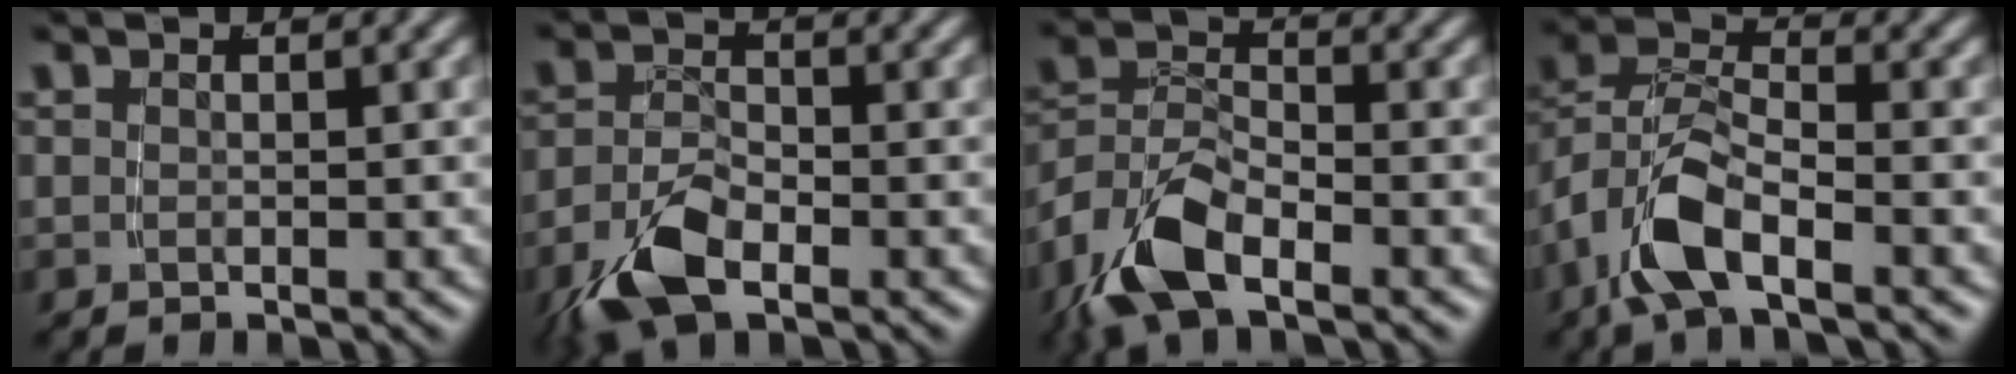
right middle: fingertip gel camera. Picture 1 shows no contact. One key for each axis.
{"total": 5.2, "fx": -2.8, "fy": 2.4, "fz": 3.6, "tx": -0.068, "ty": -0.010, "tz": -0.046}
{"total": 7.2, "fx": -3.4, "fy": 4.6, "fz": 4.3, "tx": -0.100, "ty": -0.025, "tz": -0.059}
{"total": 5.2, "fx": -1.7, "fy": 3.1, "fz": 3.9, "tx": -0.093, "ty": -0.016, "tz": -0.030}